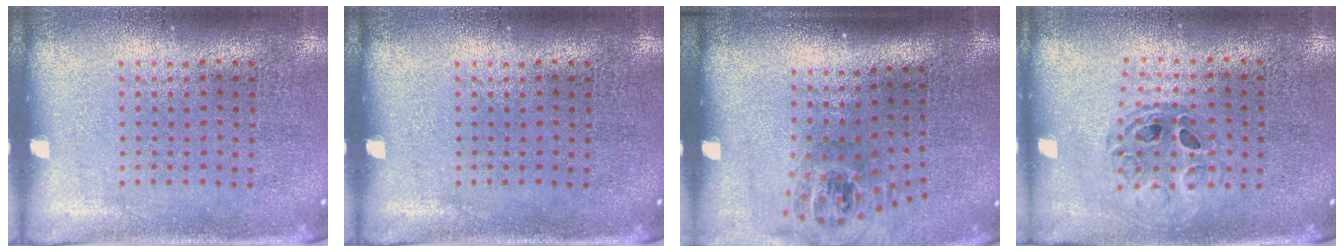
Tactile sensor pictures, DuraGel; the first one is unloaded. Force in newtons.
{"total": 0.0}
{"total": 1.6, "press": 1.2, "slide": 1.0}
{"total": 0.8, "press": 0.8, "slide": 0.1}